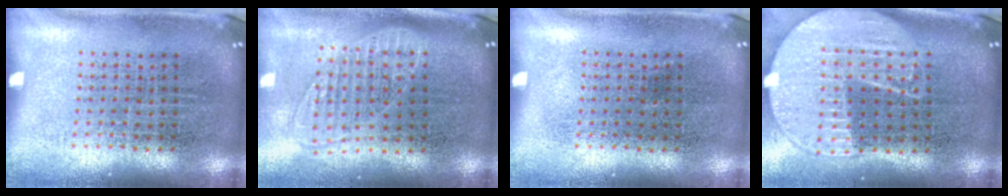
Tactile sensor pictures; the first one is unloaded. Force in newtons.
{"total": 1.8, "press": 1.5, "slide": 1.0}
{"total": 0.0}
{"total": 2.1, "press": 1.9, "slide": 1.0}